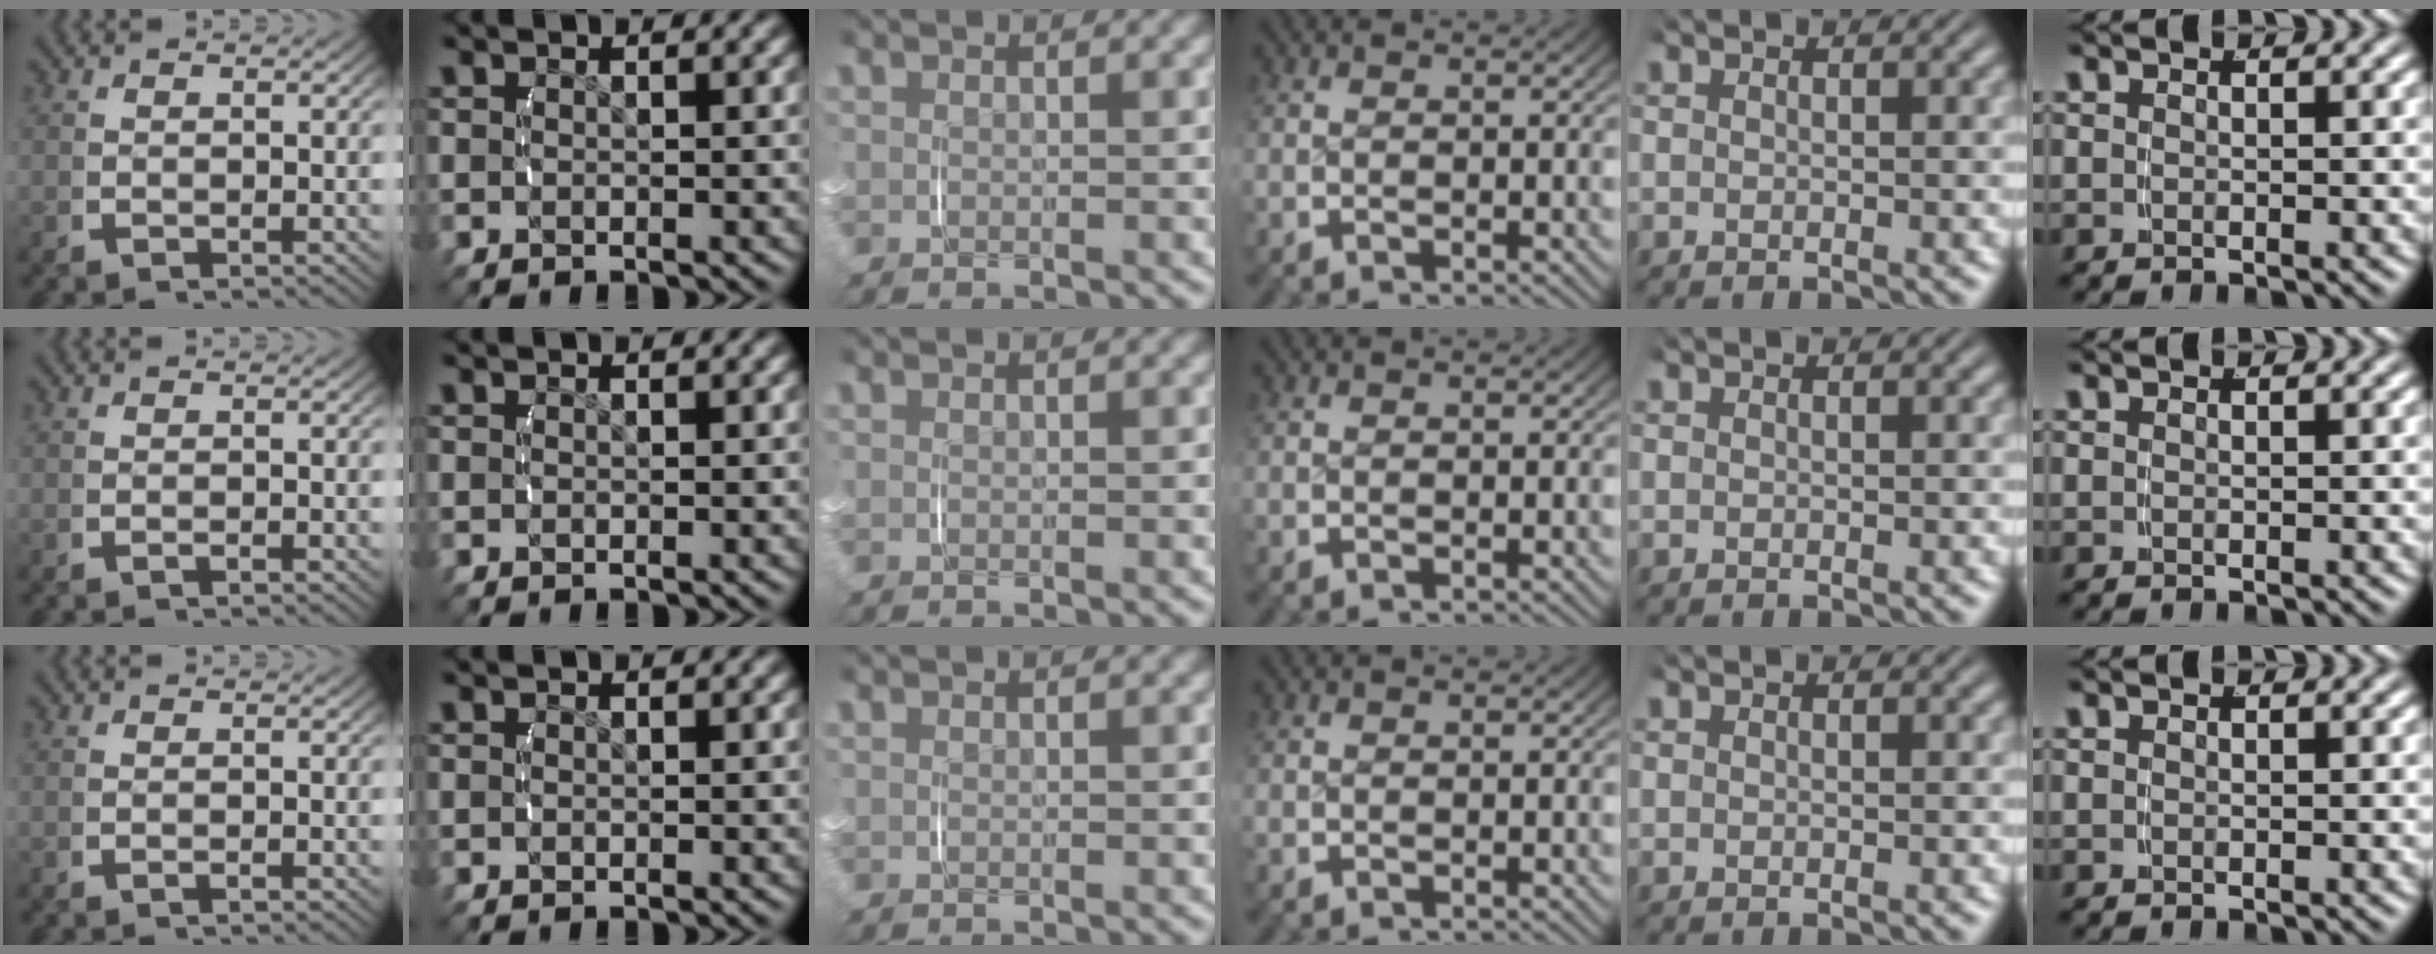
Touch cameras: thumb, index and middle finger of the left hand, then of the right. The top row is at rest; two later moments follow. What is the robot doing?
{"motion": "lift_and_place", "object": "small bumper sticker"}